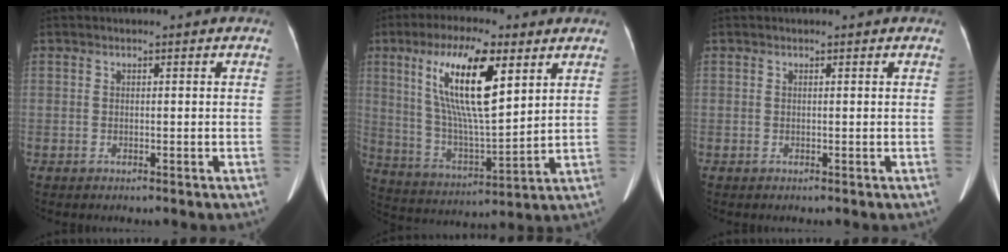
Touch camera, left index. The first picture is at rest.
{"total": 15.6, "force": [6.4, 3.3, 13.8], "torque": [-0.275, 0.004, 0.119]}
{"total": 0.0}